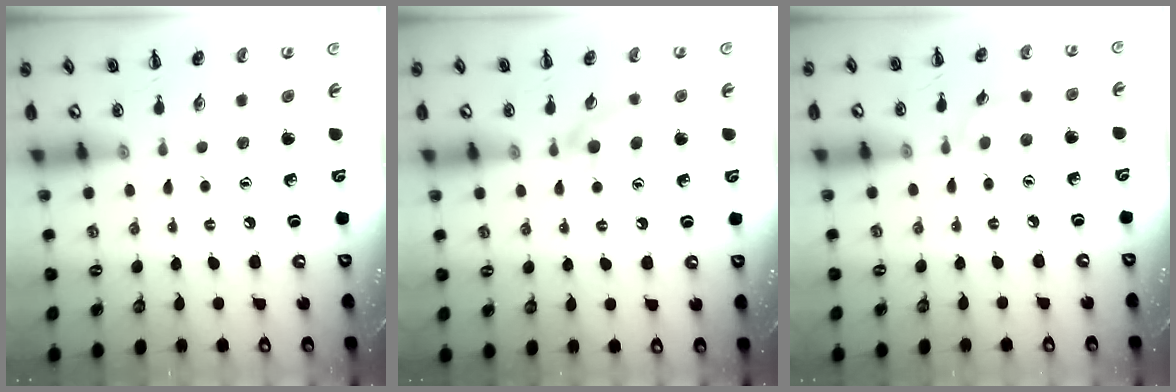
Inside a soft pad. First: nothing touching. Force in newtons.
{"total": 4.6, "press": 4.3, "slide": 1.6}
{"total": 3.2, "press": 2.9, "slide": 1.3}